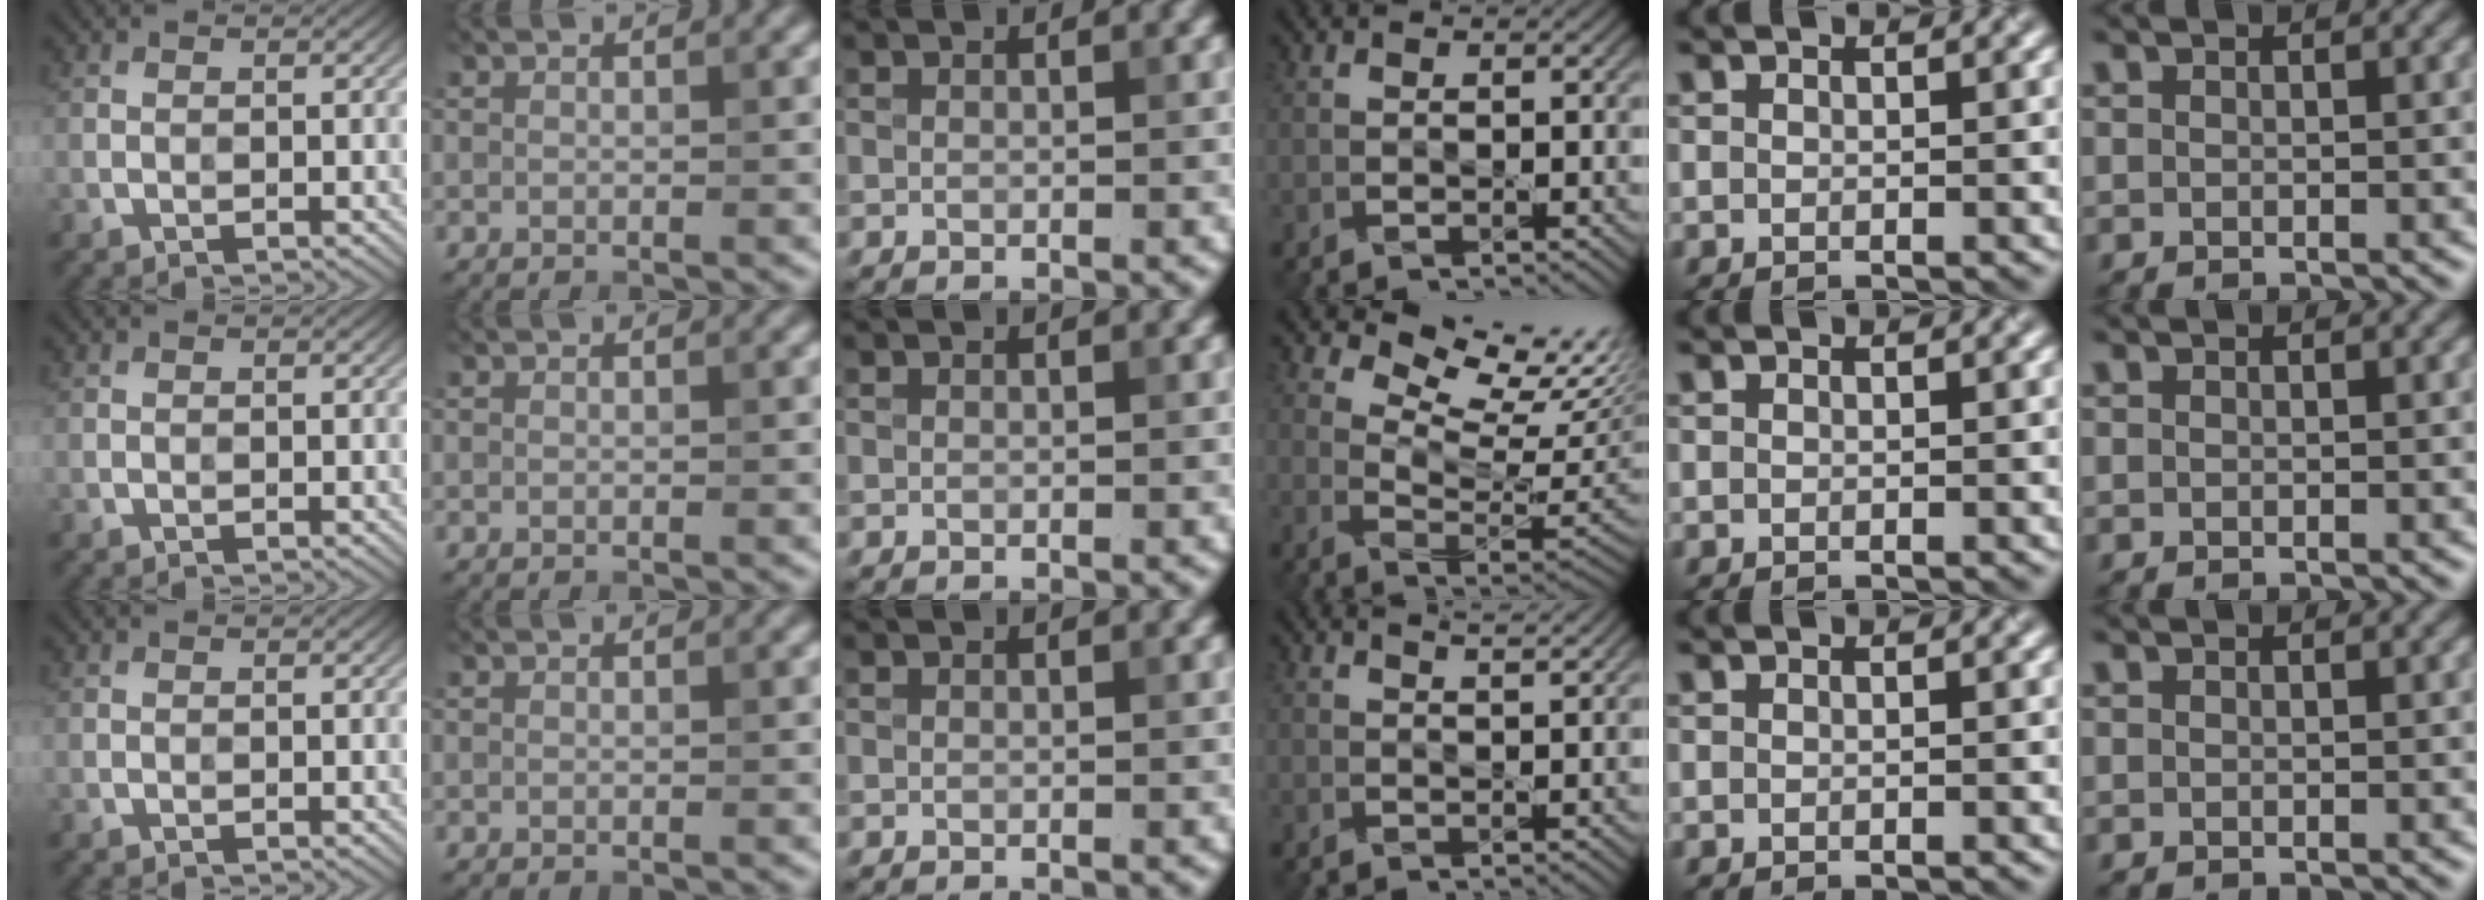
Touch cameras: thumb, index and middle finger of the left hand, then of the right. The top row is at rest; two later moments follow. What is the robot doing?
{"motion": "dispense", "object": "spray bottle"}